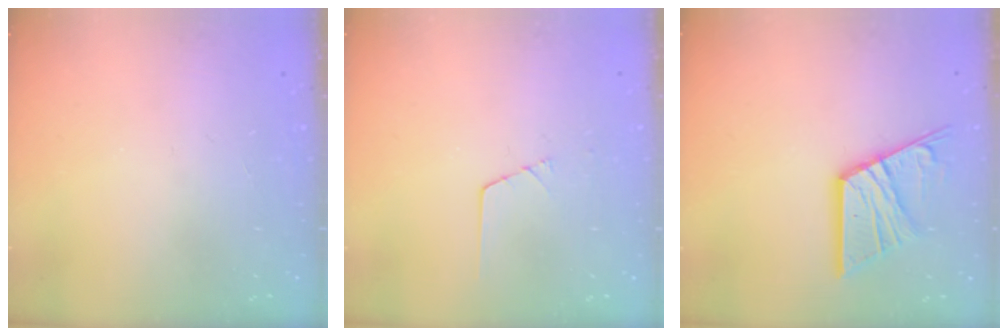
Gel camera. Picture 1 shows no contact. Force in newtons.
{"total": 1.3, "press": 1.3, "slide": 0.2}
{"total": 13.8, "press": 13.8, "slide": 1.0}